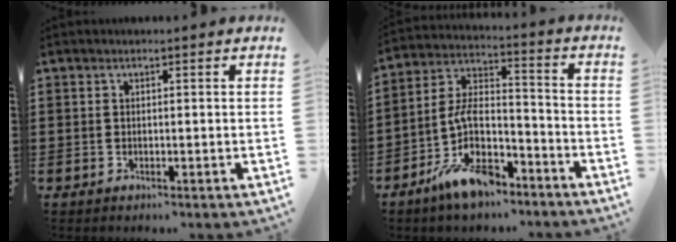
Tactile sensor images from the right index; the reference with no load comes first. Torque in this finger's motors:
{"motor_torque": [1.04, 1.10, 0.02, -0.21]}